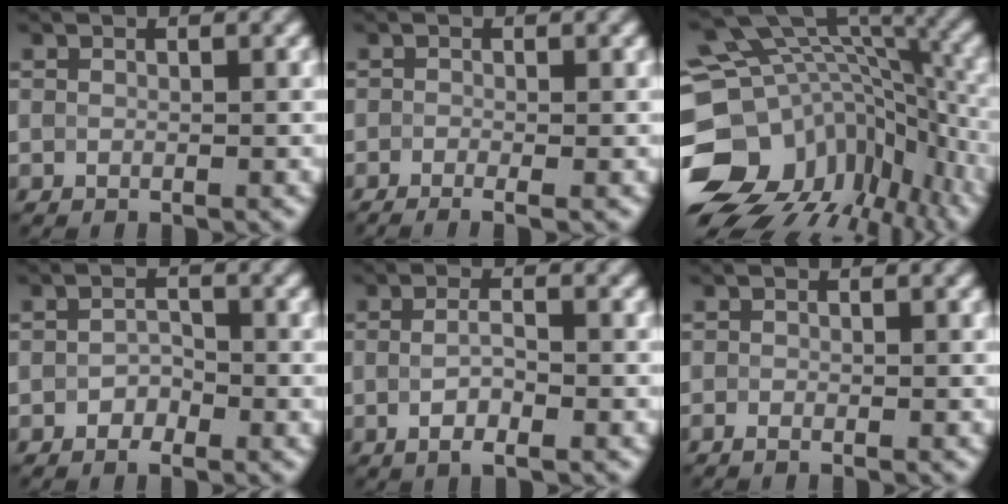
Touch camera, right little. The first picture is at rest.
{"total": 2.2, "force": [-1.6, 0.5, 1.4], "torque": [-0.010, -0.010, -0.018]}
{"total": 14.9, "force": [-5.1, 10.1, 9.7], "torque": [-0.216, -0.006, -0.056]}
{"total": 1.4, "force": [-1.3, 0.5, 0.0], "torque": [-0.005, 0.002, -0.019]}
{"total": 1.7, "force": [-1.1, 0.1, 1.3], "torque": [-0.030, -0.007, -0.013]}
{"total": 1.1, "force": [-1.0, -0.2, 0.1], "torque": [-0.001, -0.008, -0.010]}